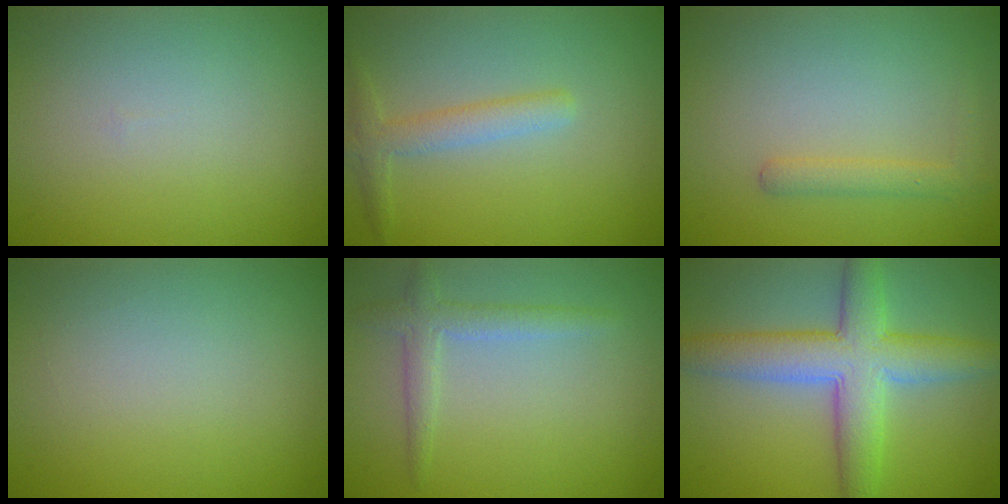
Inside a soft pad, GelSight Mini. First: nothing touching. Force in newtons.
{"total": 2.3, "press": 2.3, "slide": 0.0}
{"total": 1.6, "press": 1.6, "slide": 0.1}
{"total": 0.0}
{"total": 2.3, "press": 2.2, "slide": 0.1}
{"total": 6.9, "press": 6.9, "slide": 0.2}